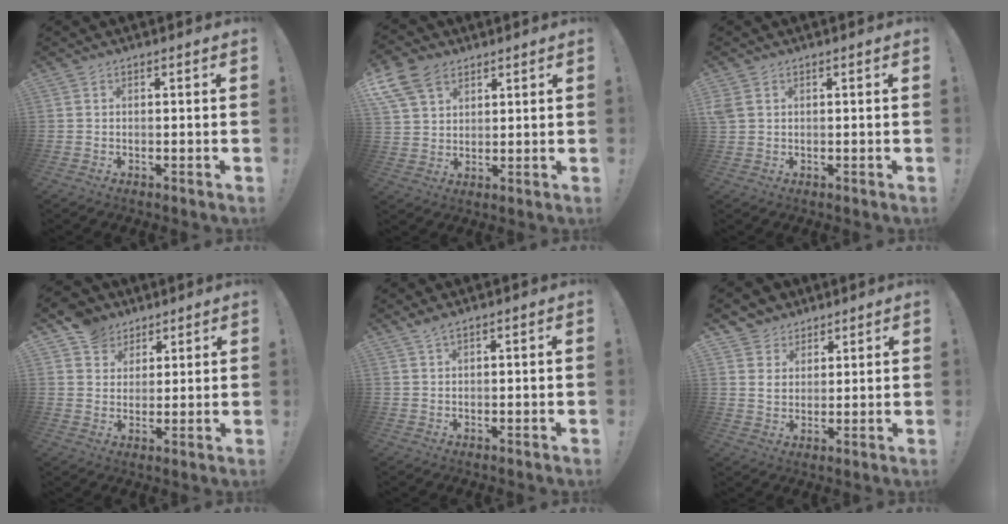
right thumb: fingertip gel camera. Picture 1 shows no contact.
{"total": 10.7, "force": [6.4, 7.0, 5.0], "torque": [-0.096, -0.028, 0.128]}
{"total": 2.4, "force": [0.7, 1.3, 1.9], "torque": [-0.035, 0.004, 0.015]}
{"total": 8.3, "force": [5.5, 6.1, 1.1], "torque": [-0.024, -0.036, 0.110]}
{"total": 1.7, "force": [1.3, 0.3, 1.0], "torque": [-0.025, -0.001, 0.025]}
{"total": 6.3, "force": [3.8, 5.0, 0.5], "torque": [-0.012, -0.031, 0.075]}